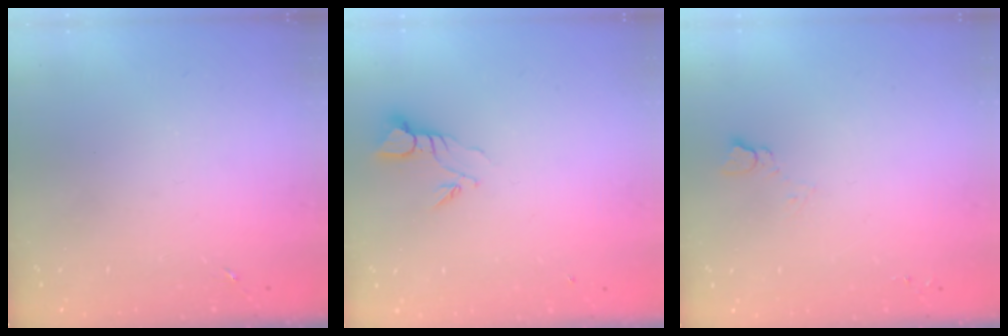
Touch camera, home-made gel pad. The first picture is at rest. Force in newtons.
{"total": 3.7, "press": 3.7, "slide": 0.2}
{"total": 3.8, "press": 3.8, "slide": 0.3}